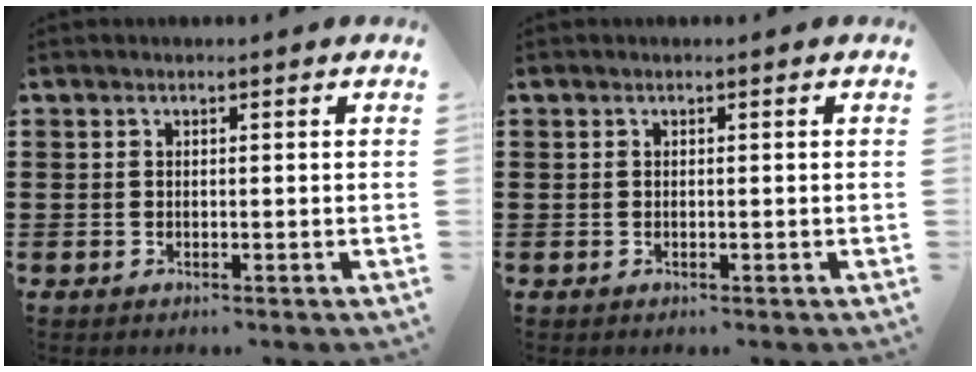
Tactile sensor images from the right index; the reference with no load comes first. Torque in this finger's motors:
{"motor_torque": [0.03, 0.07, 0.04, 0.00]}